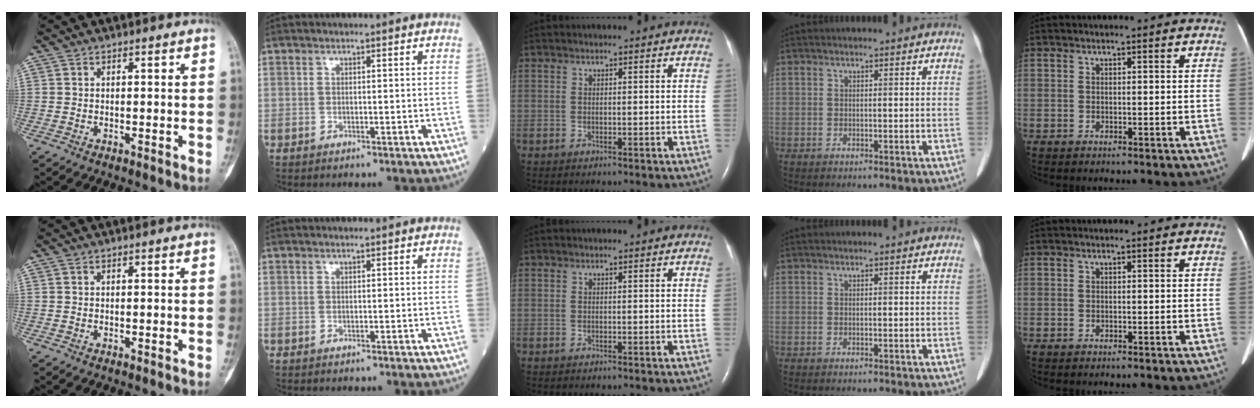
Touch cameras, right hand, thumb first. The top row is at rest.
{}